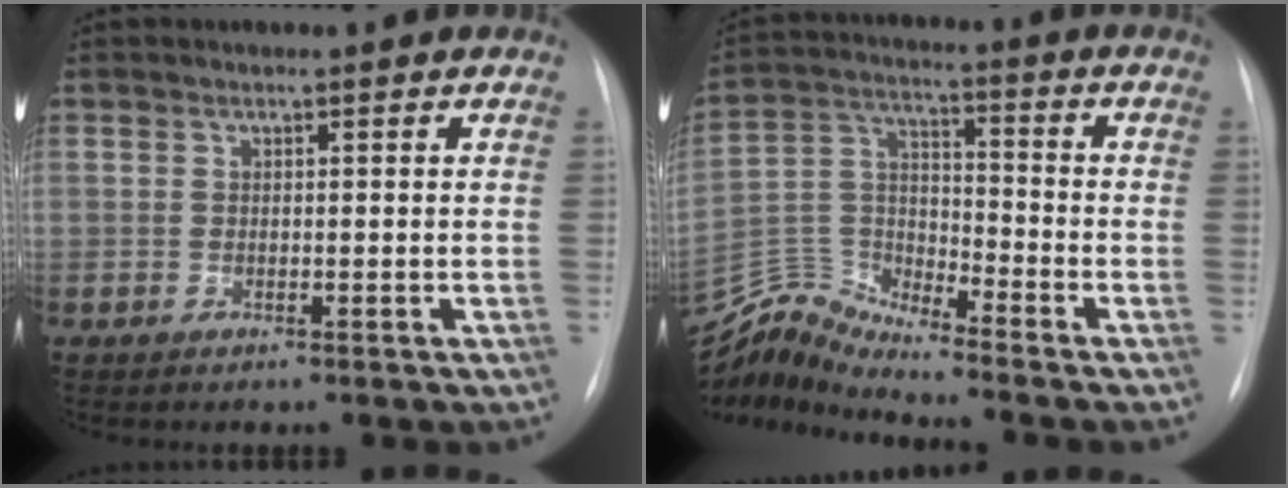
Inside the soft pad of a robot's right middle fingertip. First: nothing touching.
{"total": 10.0, "force": [-9.9, -1.0, 0.6], "torque": [-0.021, 0.024, -0.195]}